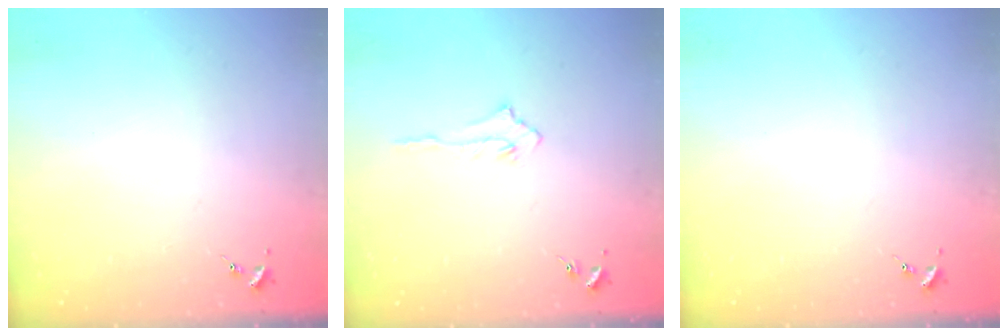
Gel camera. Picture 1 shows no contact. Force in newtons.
{"total": 3.4, "press": 3.4, "slide": 0.4}
{"total": 0.0}